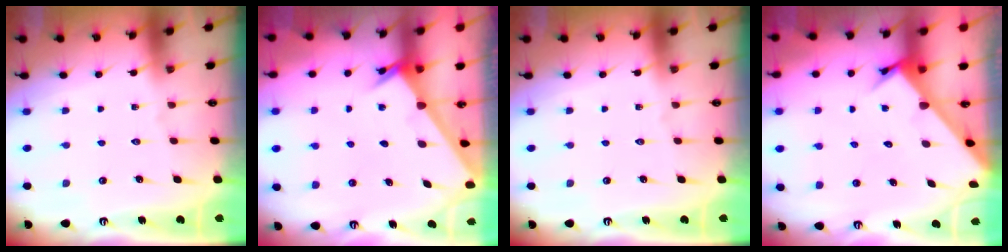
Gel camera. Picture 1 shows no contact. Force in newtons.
{"total": 2.6, "press": 2.6, "slide": 0.2}
{"total": 0.0}
{"total": 3.4, "press": 3.4, "slide": 0.2}